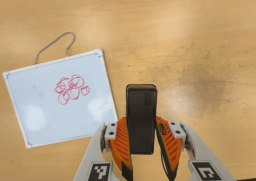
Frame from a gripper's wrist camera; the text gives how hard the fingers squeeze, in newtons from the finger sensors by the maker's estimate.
{"total": 4.3, "left": 2.8, "right": 5.9}